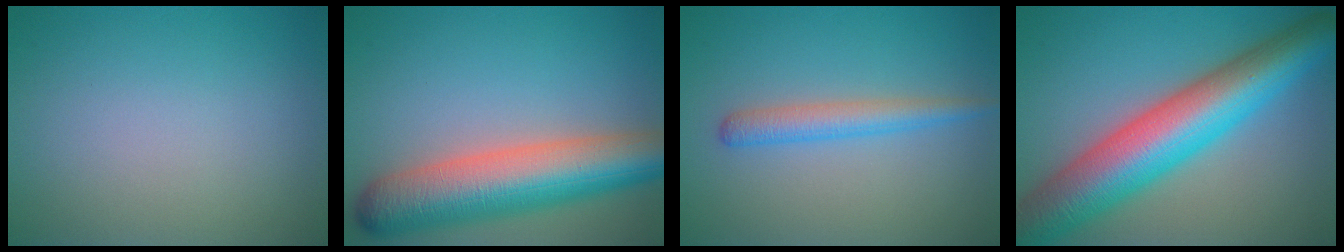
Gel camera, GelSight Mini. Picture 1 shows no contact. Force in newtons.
{"total": 9.9, "press": 9.9, "slide": 0.4}
{"total": 2.6, "press": 2.6, "slide": 0.1}
{"total": 11.6, "press": 11.6, "slide": 0.4}